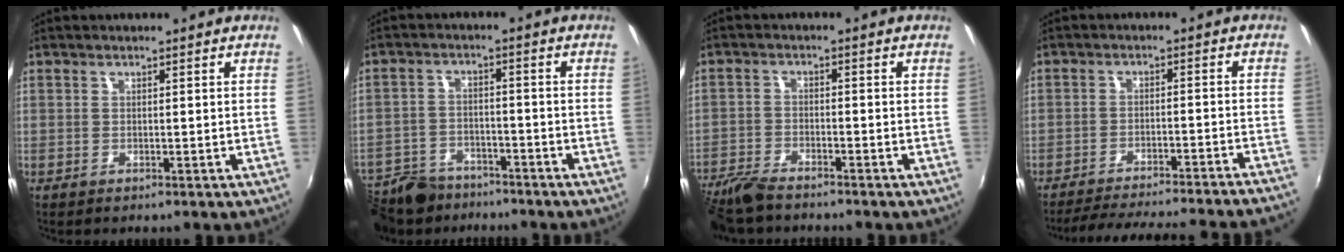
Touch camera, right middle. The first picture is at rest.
{"total": 14.9, "force": [-12.2, 6.7, 5.3], "torque": [-0.146, -0.007, -0.202]}
{"total": 8.3, "force": [-7.3, 2.0, 3.4], "torque": [-0.094, -0.022, -0.142]}
{"total": 21.3, "force": [-19.6, -0.4, 8.2], "torque": [-0.141, -0.021, -0.263]}